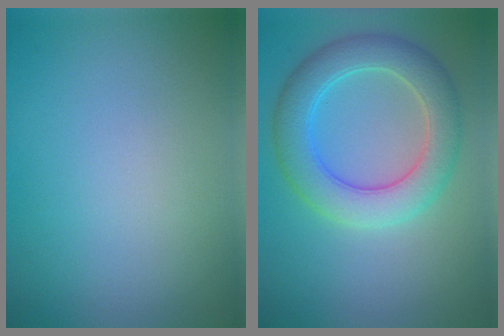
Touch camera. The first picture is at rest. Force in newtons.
{"total": 5.8, "press": 5.8, "slide": 0.3}